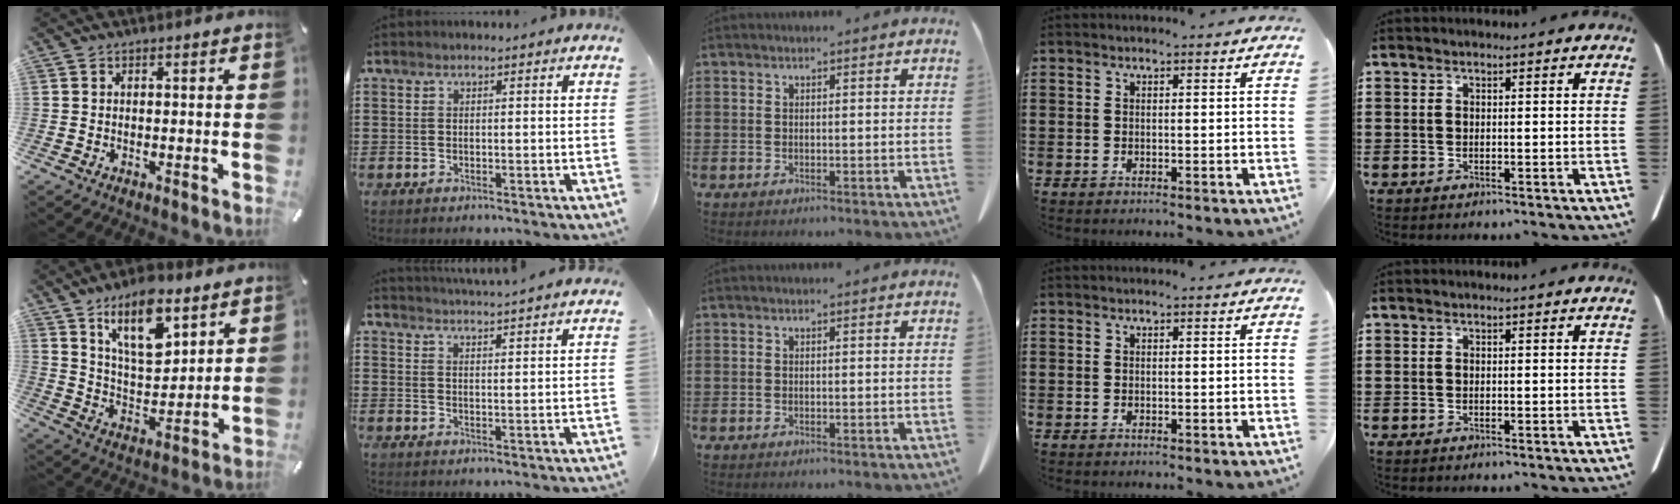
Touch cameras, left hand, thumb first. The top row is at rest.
{"thumb": {"total": 15.3, "force": [9.1, 7.4, 9.8], "torque": [-0.155, -0.036, 0.157]}, "index": {"total": 3.5, "force": [3.4, -0.8, 0.0], "torque": [-0.011, -0.020, 0.061]}}